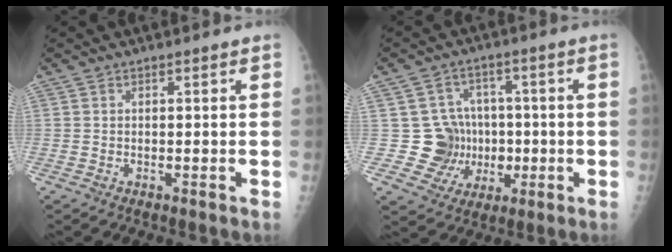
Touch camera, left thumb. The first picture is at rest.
{"total": 9.3, "force": [-0.6, 9.1, 1.9], "torque": [0.032, 0.023, 0.000]}